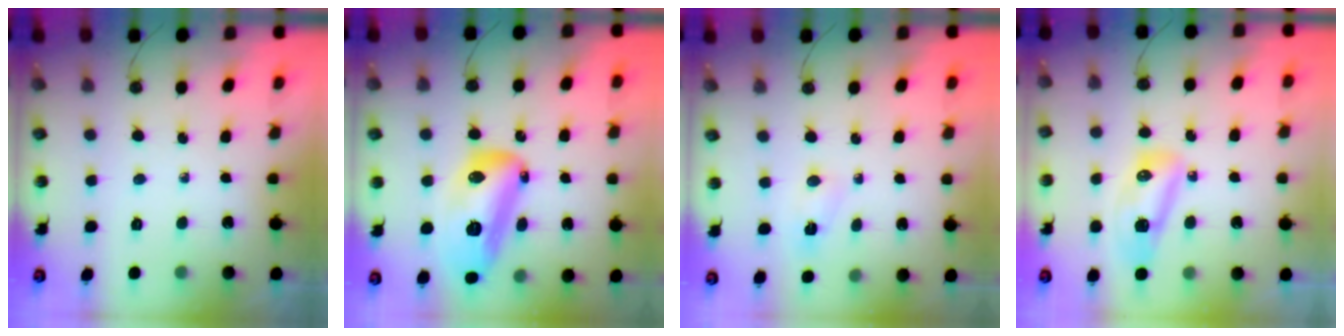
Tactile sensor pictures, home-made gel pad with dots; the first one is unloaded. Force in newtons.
{"total": 17.6, "press": 17.5, "slide": 1.5}
{"total": 2.1, "press": 2.0, "slide": 0.4}
{"total": 16.6, "press": 11.7, "slide": 11.7}